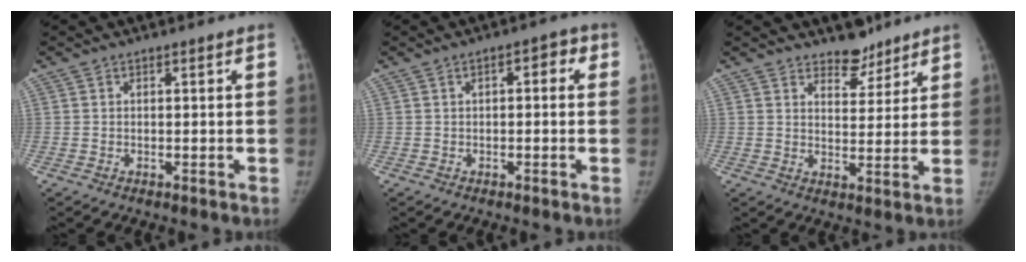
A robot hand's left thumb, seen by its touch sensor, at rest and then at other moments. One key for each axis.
{"total": 3.5, "fx": 0.8, "fy": 1.7, "fz": 2.9, "tx": -0.028, "ty": 0.011, "tz": 0.004}
{"total": 5.8, "fx": 4.8, "fy": 2.9, "fz": 1.5, "tx": 0.007, "ty": -0.036, "tz": 0.076}